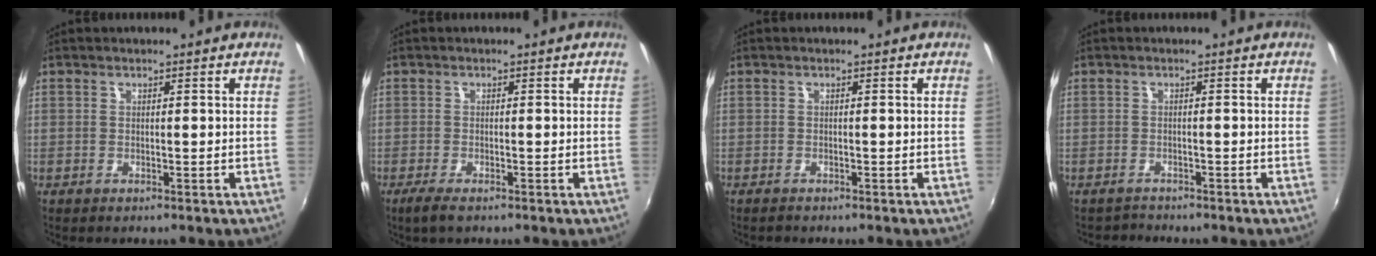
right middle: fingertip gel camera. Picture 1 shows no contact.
{"total": 2.7, "force": [-1.9, 0.8, 1.7], "torque": [-0.042, -0.007, -0.037]}
{"total": 0.9, "force": [-0.8, 0.3, 0.2], "torque": [-0.006, -0.003, -0.016]}
{"total": 1.5, "force": [-1.4, 0.3, -0.3], "torque": [0.000, 0.003, -0.025]}